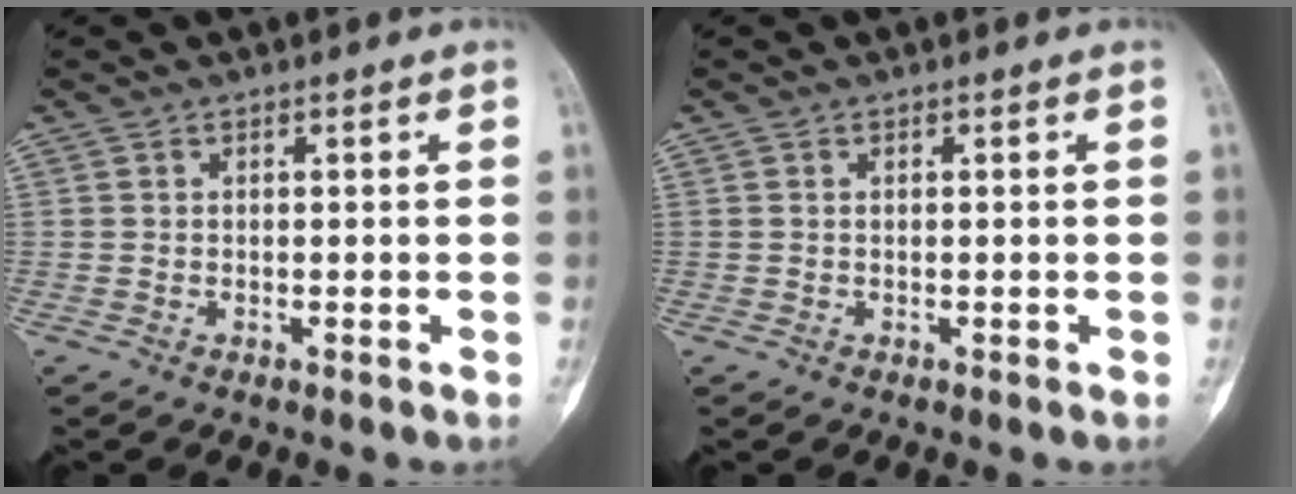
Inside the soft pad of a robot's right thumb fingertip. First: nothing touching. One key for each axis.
{"total": 0.0}